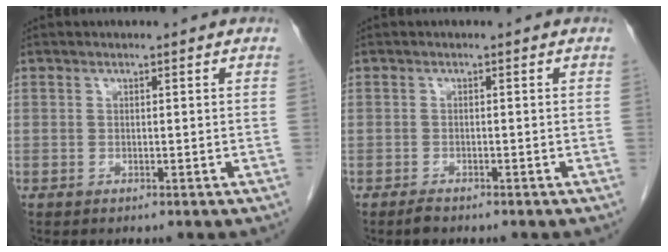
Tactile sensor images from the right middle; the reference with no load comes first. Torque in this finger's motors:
{"motor_torque": [0.16, -0.08, -0.01, 0.01]}